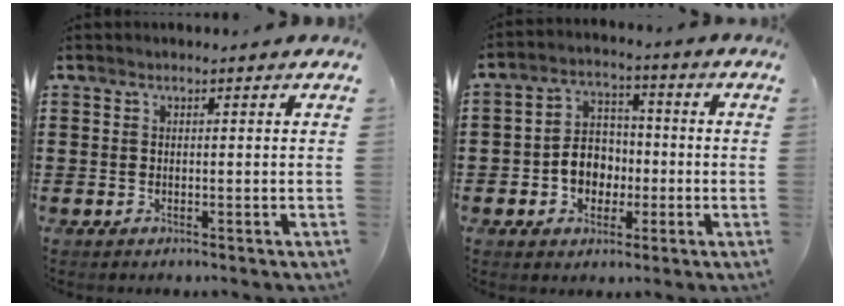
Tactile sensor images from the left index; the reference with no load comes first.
{"total": 5.4, "force": [-1.8, 4.3, 2.8], "torque": [-0.067, 0.012, -0.037]}